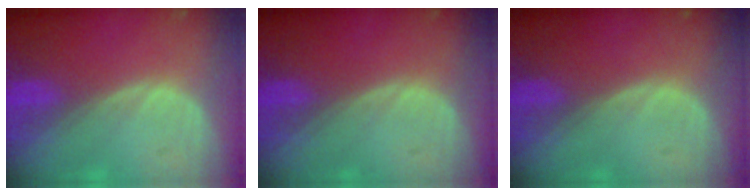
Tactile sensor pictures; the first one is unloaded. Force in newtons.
{"total": 0.0}
{"total": 0.0}